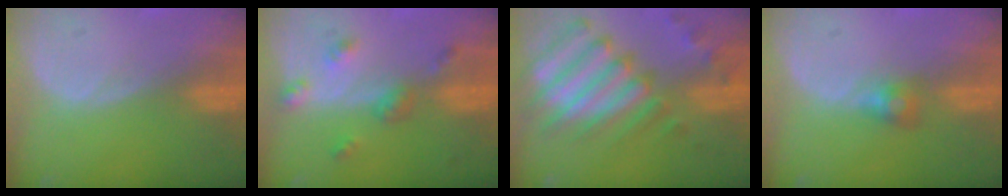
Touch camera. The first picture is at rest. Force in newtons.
{"total": 5.0, "press": 4.4, "slide": 2.3}
{"total": 12.2, "press": 10.4, "slide": 6.3}
{"total": 2.6, "press": 2.5, "slide": 0.7}